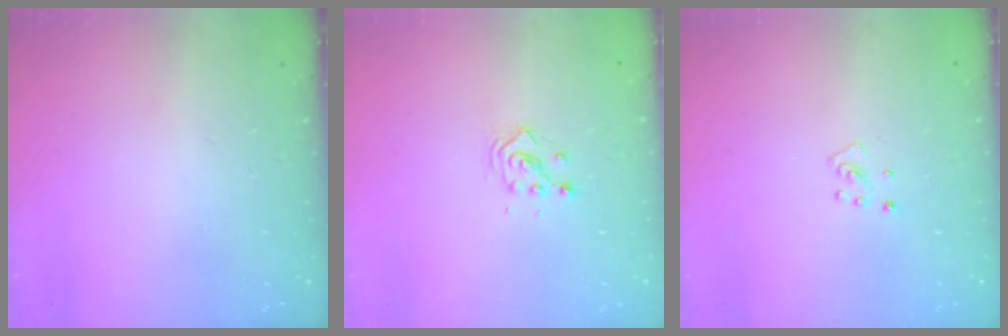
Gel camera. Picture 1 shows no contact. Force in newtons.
{"total": 2.9, "press": 2.9, "slide": 0.1}
{"total": 3.8, "press": 3.8, "slide": 0.4}